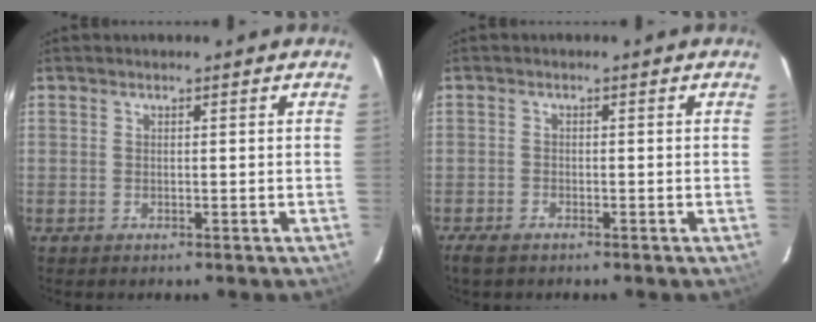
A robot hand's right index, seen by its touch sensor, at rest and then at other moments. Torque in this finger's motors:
{"motor_torque": [0.38, -0.16, 0.13, 0.02]}